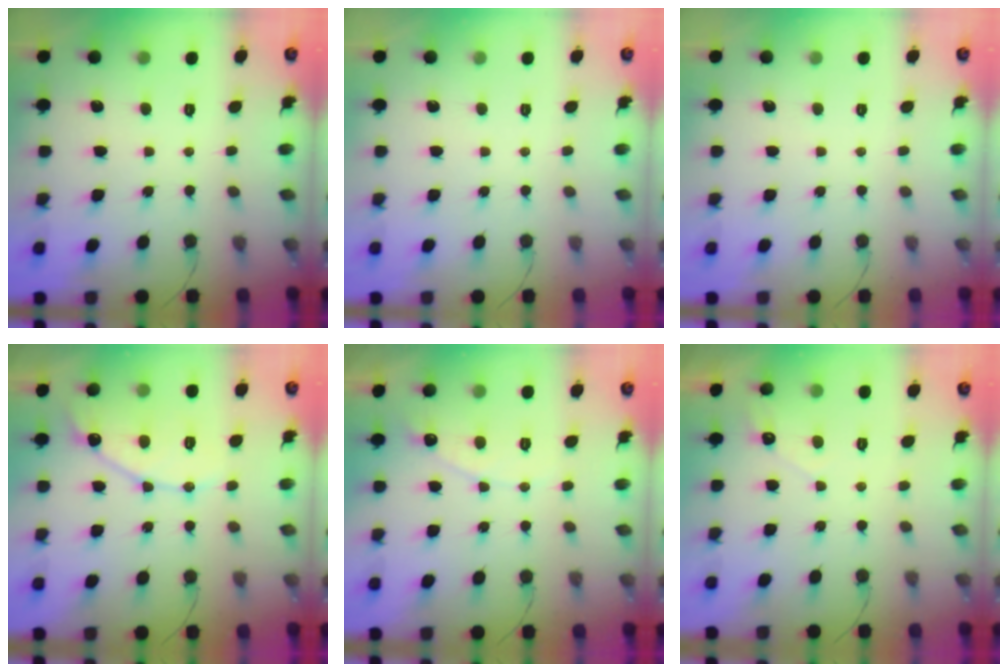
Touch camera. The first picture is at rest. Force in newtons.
{"total": 0.0}
{"total": 0.0}
{"total": 11.5, "press": 11.5, "slide": 0.8}
{"total": 6.4, "press": 6.4, "slide": 0.3}
{"total": 2.8, "press": 2.8, "slide": 0.1}